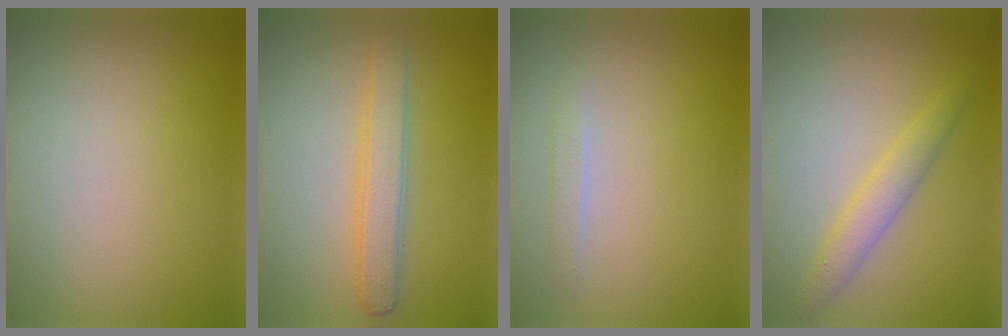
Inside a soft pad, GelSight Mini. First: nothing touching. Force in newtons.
{"total": 2.9, "press": 2.9, "slide": 0.1}
{"total": 0.9, "press": 0.9, "slide": 0.1}
{"total": 2.3, "press": 2.3, "slide": 0.1}